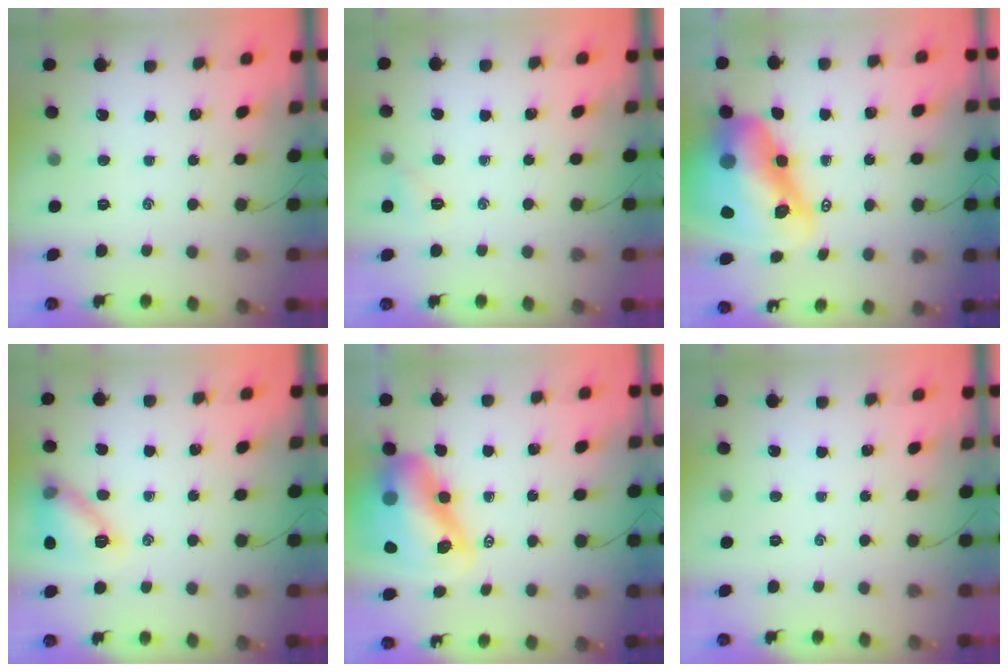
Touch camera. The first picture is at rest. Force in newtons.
{"total": 5.0, "press": 4.7, "slide": 1.7}
{"total": 22.8, "press": 21.9, "slide": 6.3}
{"total": 11.5, "press": 11.5, "slide": 0.4}
{"total": 17.5, "press": 16.9, "slide": 4.7}
{"total": 0.0}